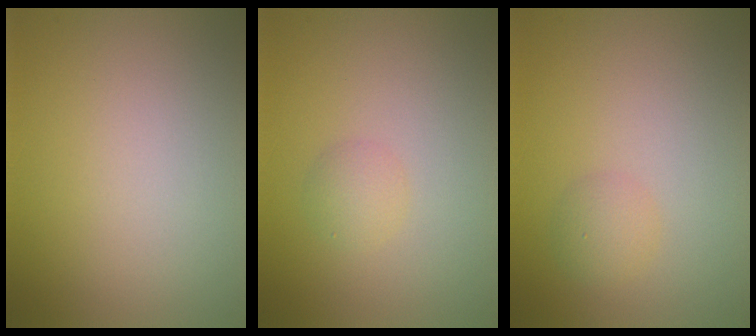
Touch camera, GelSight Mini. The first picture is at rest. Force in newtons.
{"total": 1.4, "press": 1.4, "slide": 0.1}
{"total": 1.5, "press": 1.5, "slide": 0.0}